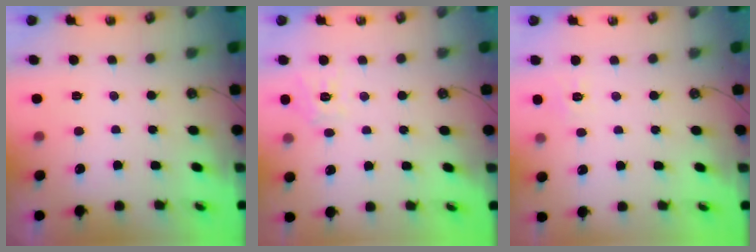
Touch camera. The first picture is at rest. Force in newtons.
{"total": 9.5, "press": 9.4, "slide": 0.9}
{"total": 2.5, "press": 2.5, "slide": 0.5}